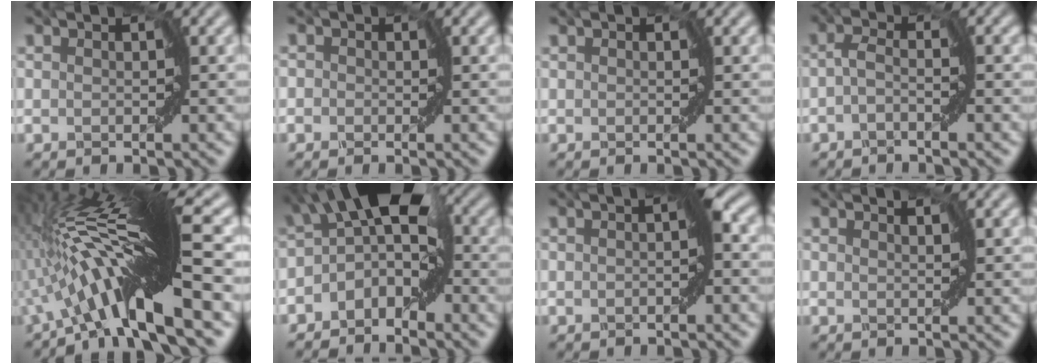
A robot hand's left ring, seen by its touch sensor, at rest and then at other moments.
{"total": 1.3, "force": [0.1, 1.2, 0.1], "torque": [0.016, 0.010, -0.020]}
{"total": 0.0}
{"total": 1.4, "force": [-0.5, 0.1, 1.3], "torque": [-0.030, 0.005, -0.017]}
{"total": 13.5, "force": [-2.3, 1.9, 13.2], "torque": [-0.221, 0.026, -0.034]}
{"total": 7.1, "force": [-1.4, 3.7, 5.9], "torque": [-0.090, 0.015, -0.042]}
{"total": 2.2, "force": [-0.3, 0.6, 2.1], "torque": [-0.034, 0.004, -0.011]}
{"total": 0.5, "force": [0.4, -0.3, 0.2], "torque": [-0.003, -0.002, 0.007]}